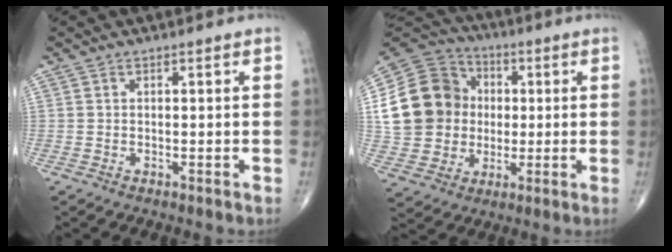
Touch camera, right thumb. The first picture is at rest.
{"total": 18.6, "force": [1.4, 16.4, 8.5], "torque": [-0.145, 0.028, 0.033]}